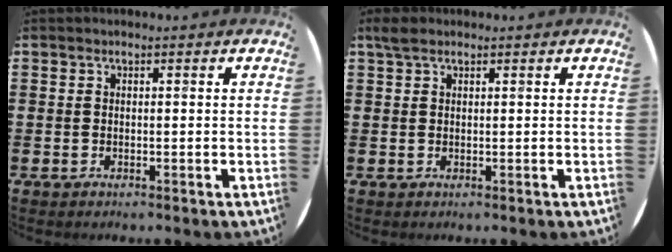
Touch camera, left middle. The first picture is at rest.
{"total": 1.5, "force": [1.1, 0.7, 0.7], "torque": [-0.017, 0.005, 0.021]}